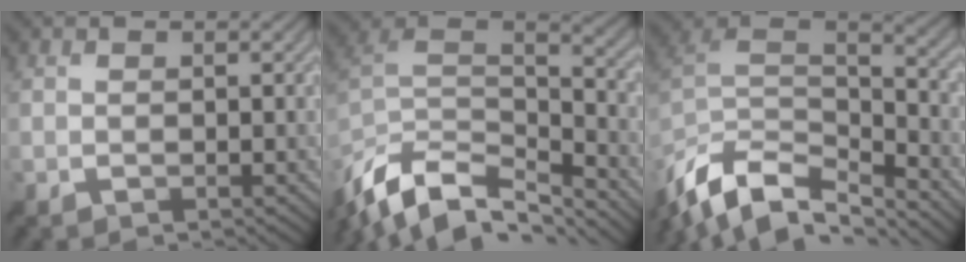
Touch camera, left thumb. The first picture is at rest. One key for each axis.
{"total": 14.0, "fx": -8.7, "fy": 6.5, "fz": 8.7, "tx": -0.240, "ty": -0.010, "tz": -0.144}
{"total": 13.9, "fx": -8.7, "fy": 6.6, "fz": 8.6, "tx": -0.239, "ty": -0.013, "tz": -0.144}